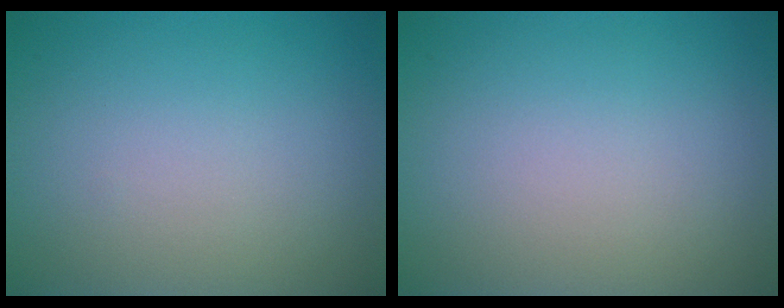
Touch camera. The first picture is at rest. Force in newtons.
{"total": 0.0}